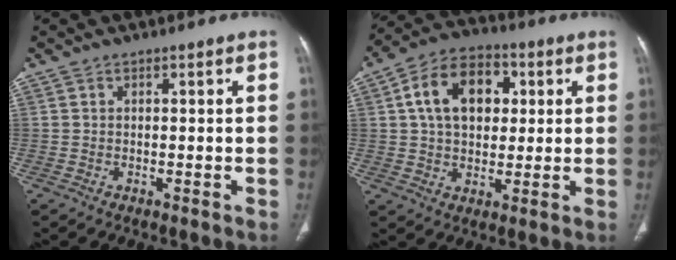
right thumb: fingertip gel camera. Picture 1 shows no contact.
{"total": 14.1, "force": [3.3, 9.6, 9.8], "torque": [-0.135, 0.010, 0.049]}